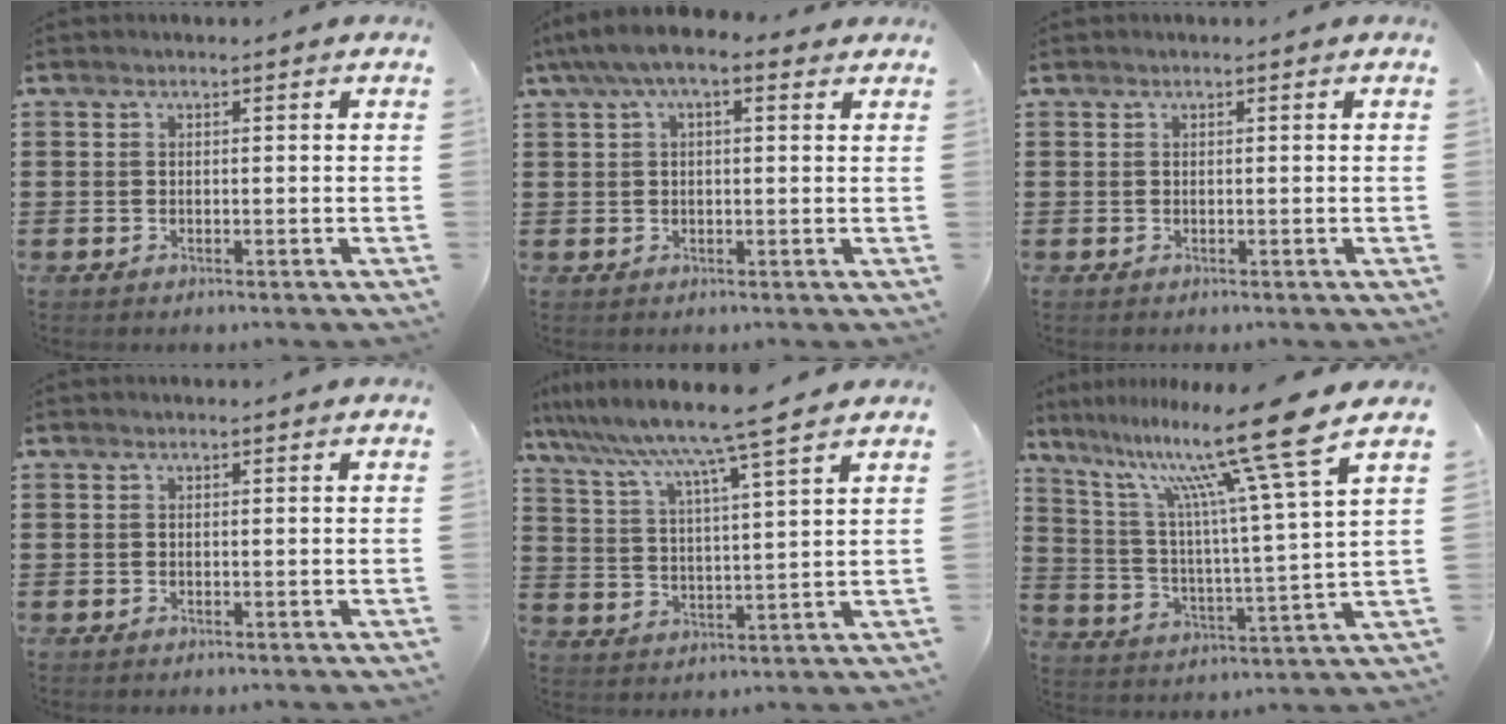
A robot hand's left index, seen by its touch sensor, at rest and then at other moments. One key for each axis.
{"total": 5.0, "fx": 2.3, "fy": 1.7, "fz": 4.1, "tx": -0.082, "ty": 0.008, "tz": 0.037}
{"total": 0.0}
{"total": 0.0}
{"total": 8.1, "fx": 7.0, "fy": -1.3, "fz": 3.8, "tx": -0.101, "ty": -0.048, "tz": 0.112}
{"total": 15.3, "fx": 10.8, "fy": -0.3, "fz": 10.8, "tx": -0.214, "ty": -0.068, "tz": 0.161}